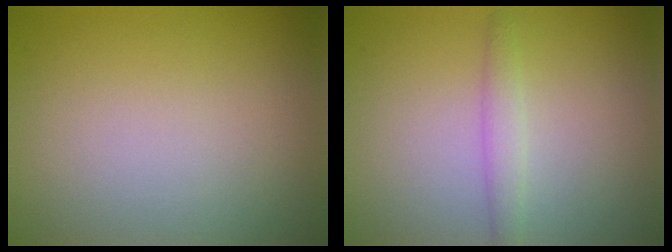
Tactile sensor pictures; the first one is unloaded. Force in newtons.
{"total": 1.5, "press": 1.5, "slide": 0.1}